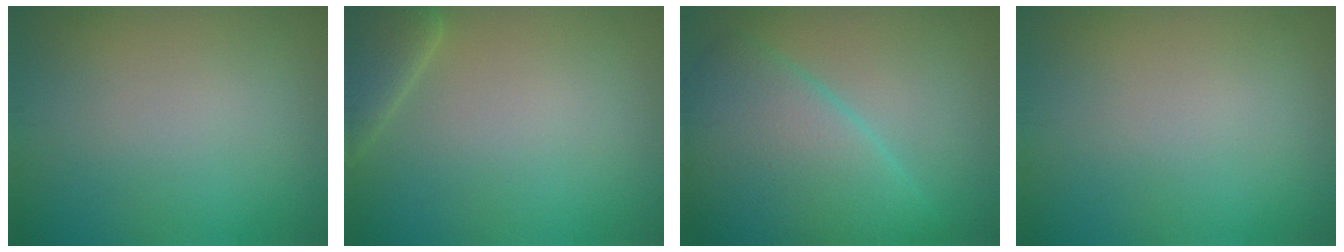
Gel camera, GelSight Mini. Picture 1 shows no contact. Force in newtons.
{"total": 3.2, "press": 3.2, "slide": 0.3}
{"total": 7.9, "press": 7.9, "slide": 0.2}
{"total": 0.0}